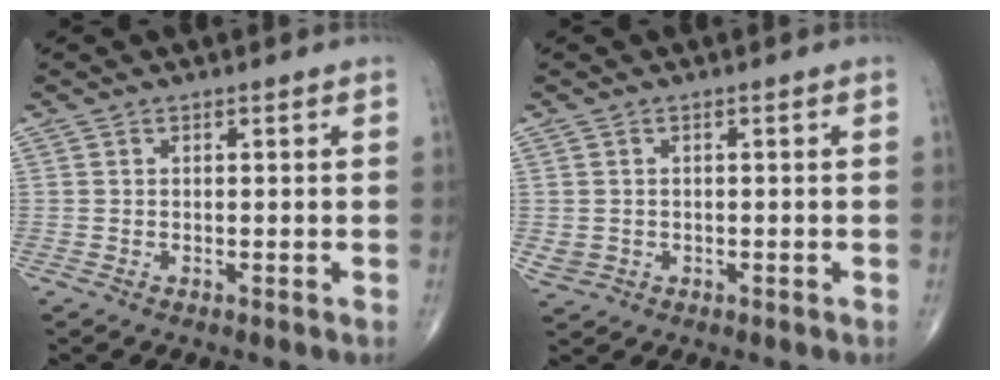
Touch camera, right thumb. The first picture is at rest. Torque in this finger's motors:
{"motor_torque": [1.79, 1.69, -0.03, -0.14, 0.02]}